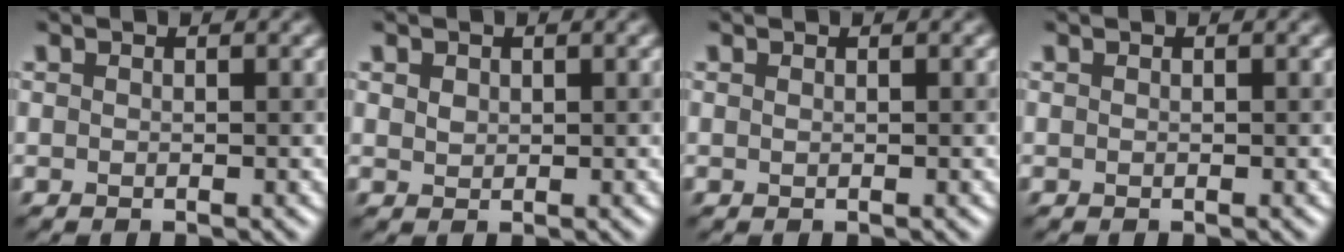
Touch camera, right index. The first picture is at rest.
{"total": 0.8, "force": [0.4, 0.6, 0.2], "torque": [-0.004, 0.007, 0.012]}
{"total": 0.0}
{"total": 0.0}